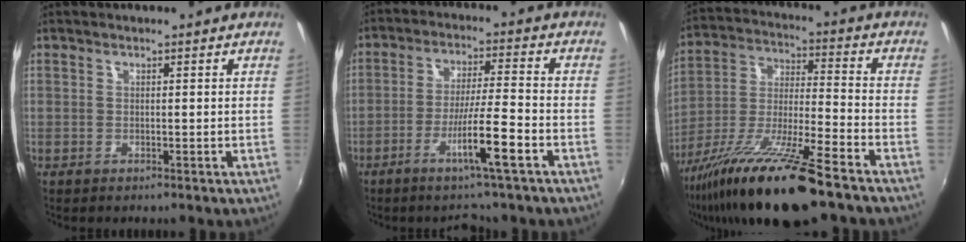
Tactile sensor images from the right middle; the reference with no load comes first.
{"total": 9.4, "force": [-5.6, 0.0, 7.6], "torque": [-0.138, -0.012, -0.099]}
{"total": 19.6, "force": [-13.8, 2.0, 13.8], "torque": [-0.256, -0.037, -0.246]}